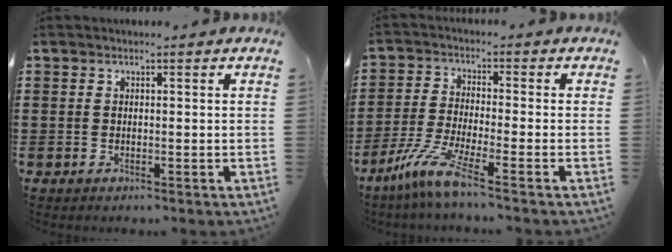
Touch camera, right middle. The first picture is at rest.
{"total": 7.0, "force": [-4.8, 0.2, 5.2], "torque": [-0.124, -0.020, -0.098]}